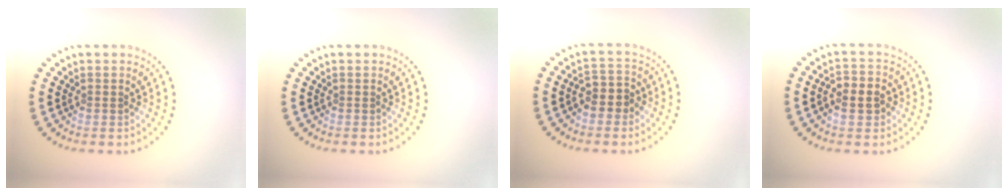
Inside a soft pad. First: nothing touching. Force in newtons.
{"total": 0.0}
{"total": 2.4, "press": 2.2, "slide": 0.9}
{"total": 3.0, "press": 2.9, "slide": 0.6}